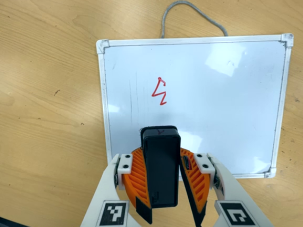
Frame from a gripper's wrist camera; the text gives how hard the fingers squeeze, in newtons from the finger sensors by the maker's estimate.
{"total": 9.2, "left": 9.3, "right": 9.2}